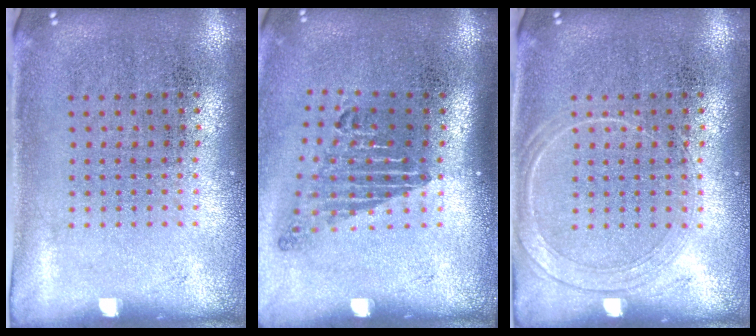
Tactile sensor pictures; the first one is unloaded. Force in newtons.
{"total": 1.7, "press": 1.2, "slide": 1.2}
{"total": 1.6, "press": 1.6, "slide": 0.2}